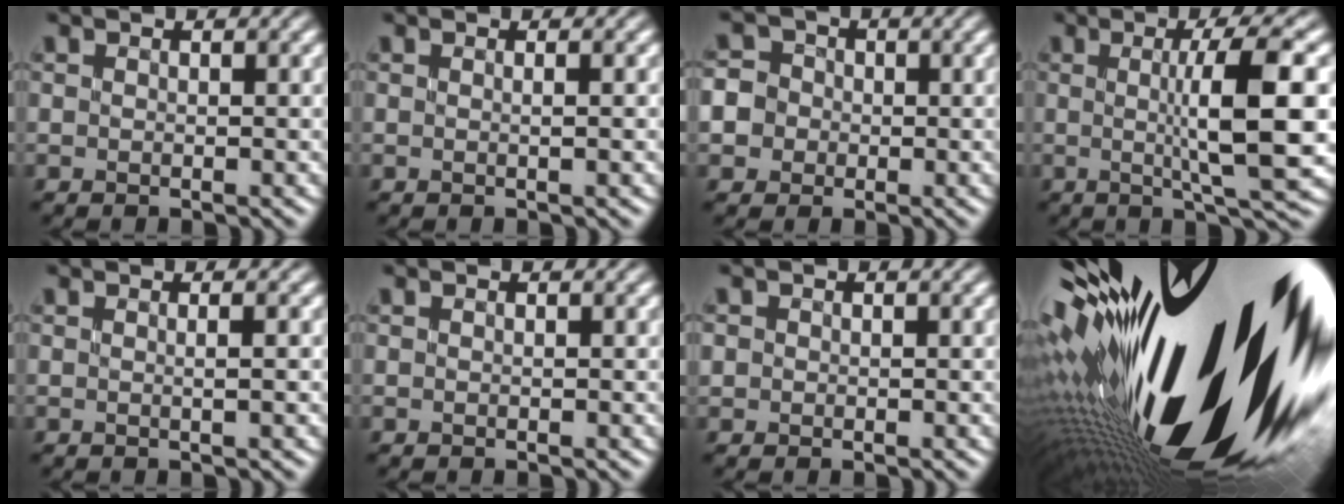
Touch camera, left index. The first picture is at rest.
{"total": 1.0, "force": [0.0, 0.4, 0.9], "torque": [-0.011, 0.001, -0.010]}
{"total": 4.7, "force": [-0.5, 4.5, 1.4], "torque": [-0.029, 0.026, -0.031]}
{"total": 8.2, "force": [0.1, 1.4, 8.0], "torque": [-0.114, 0.001, 0.005]}
{"total": 1.5, "force": [0.1, 0.6, 1.4], "torque": [-0.015, 0.002, -0.014]}
{"total": 0.0}
{"total": 0.5, "force": [-0.1, 0.4, -0.3], "torque": [0.001, -0.003, 0.001]}
{"total": 23.2, "force": [1.1, 9.0, 21.3], "torque": [-0.366, -0.043, 0.020]}